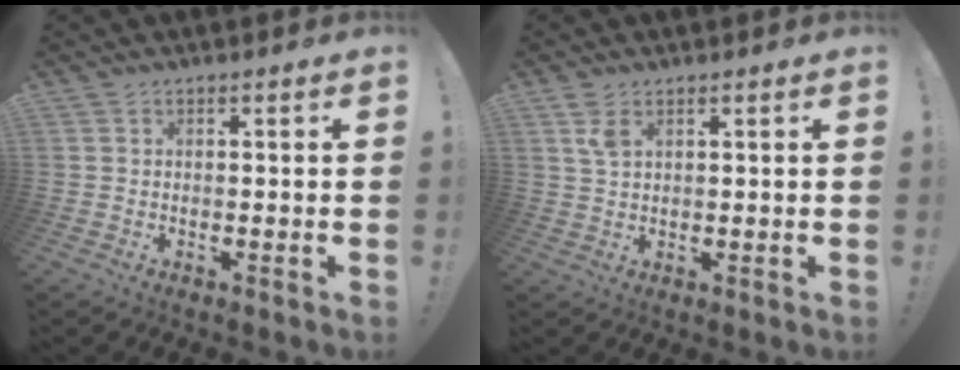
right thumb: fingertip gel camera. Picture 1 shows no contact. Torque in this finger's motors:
{"motor_torque": [-0.01, 0.01, 0.17, 0.01, 0.00]}